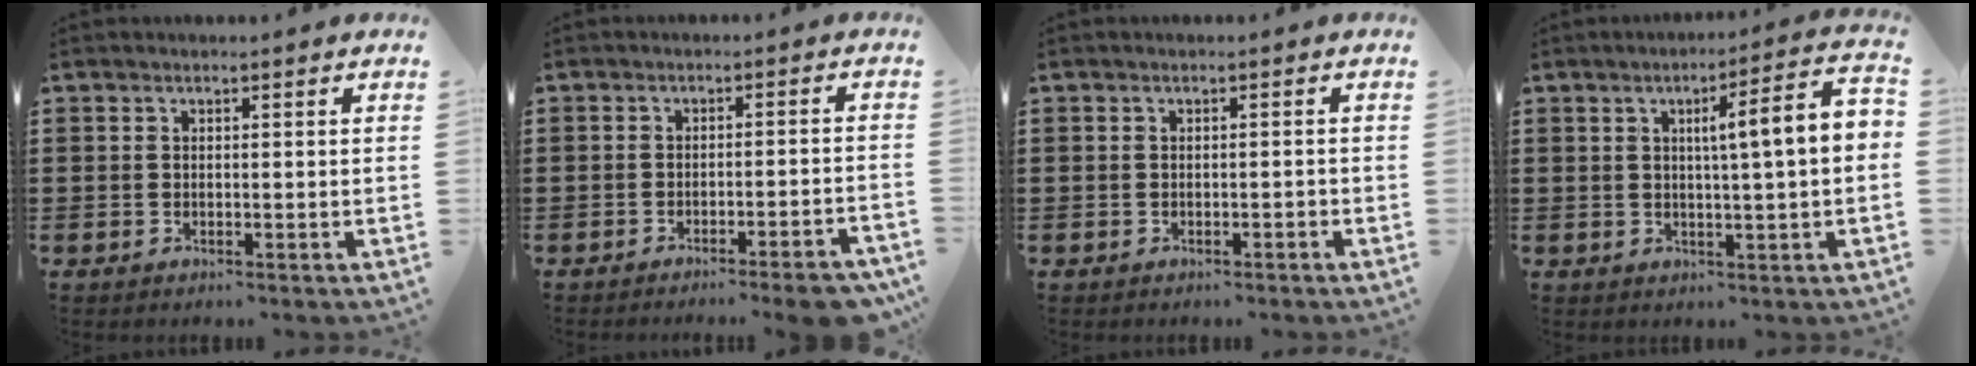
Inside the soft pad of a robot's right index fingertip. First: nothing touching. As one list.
[{"total": 3.8, "force": [-3.2, -0.1, 2.0], "torque": [-0.030, -0.007, -0.059]}, {"total": 0.6, "force": [-0.4, 0.1, 0.4], "torque": [-0.010, -0.002, -0.008]}, {"total": 6.6, "force": [0.6, -0.2, 6.6], "torque": [-0.108, -0.014, -0.002]}]